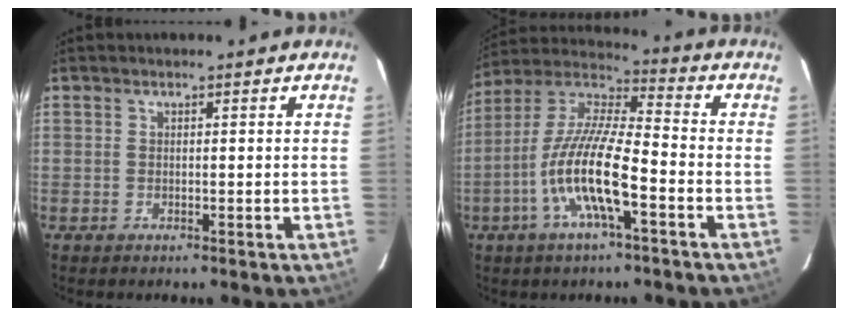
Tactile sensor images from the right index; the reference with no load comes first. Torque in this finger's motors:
{"motor_torque": [1.25, -0.88, 1.06, 0.21]}